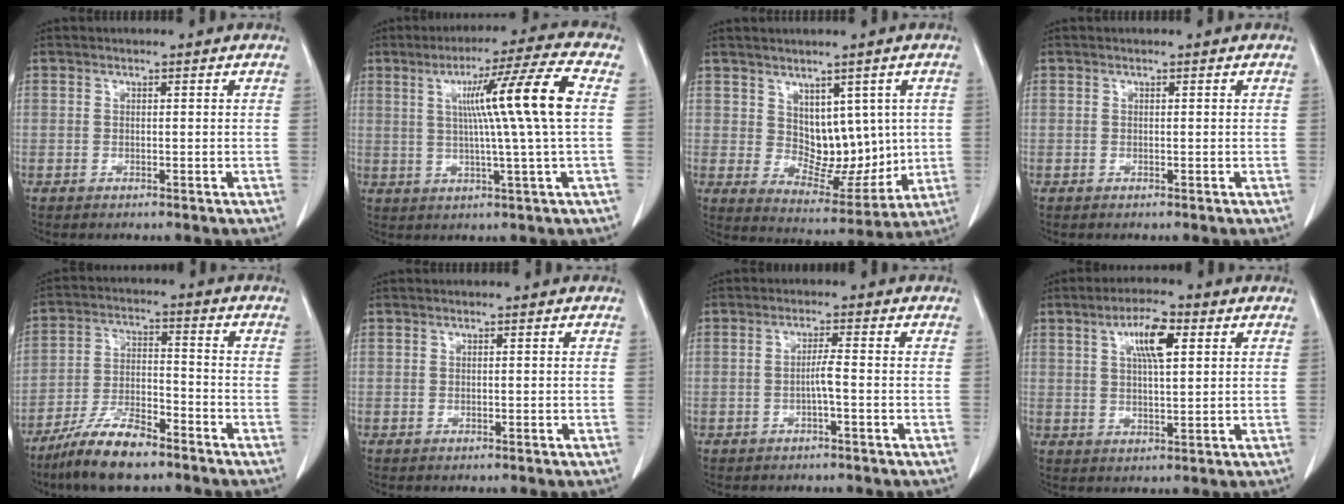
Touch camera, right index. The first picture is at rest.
{"total": 13.1, "force": [2.2, -1.8, 12.8], "torque": [-0.198, 0.012, 0.035]}
{"total": 10.3, "force": [1.8, 6.5, 7.7], "torque": [-0.102, 0.009, 0.052]}
{"total": 0.0}
{"total": 11.2, "force": [-8.3, 2.9, 7.0], "torque": [-0.138, -0.015, -0.153]}
{"total": 0.0}
{"total": 2.7, "force": [-0.7, 0.3, 2.6], "torque": [-0.051, 0.004, -0.011]}
{"total": 7.6, "force": [2.9, 2.1, 6.7], "torque": [-0.122, 0.009, 0.053]}